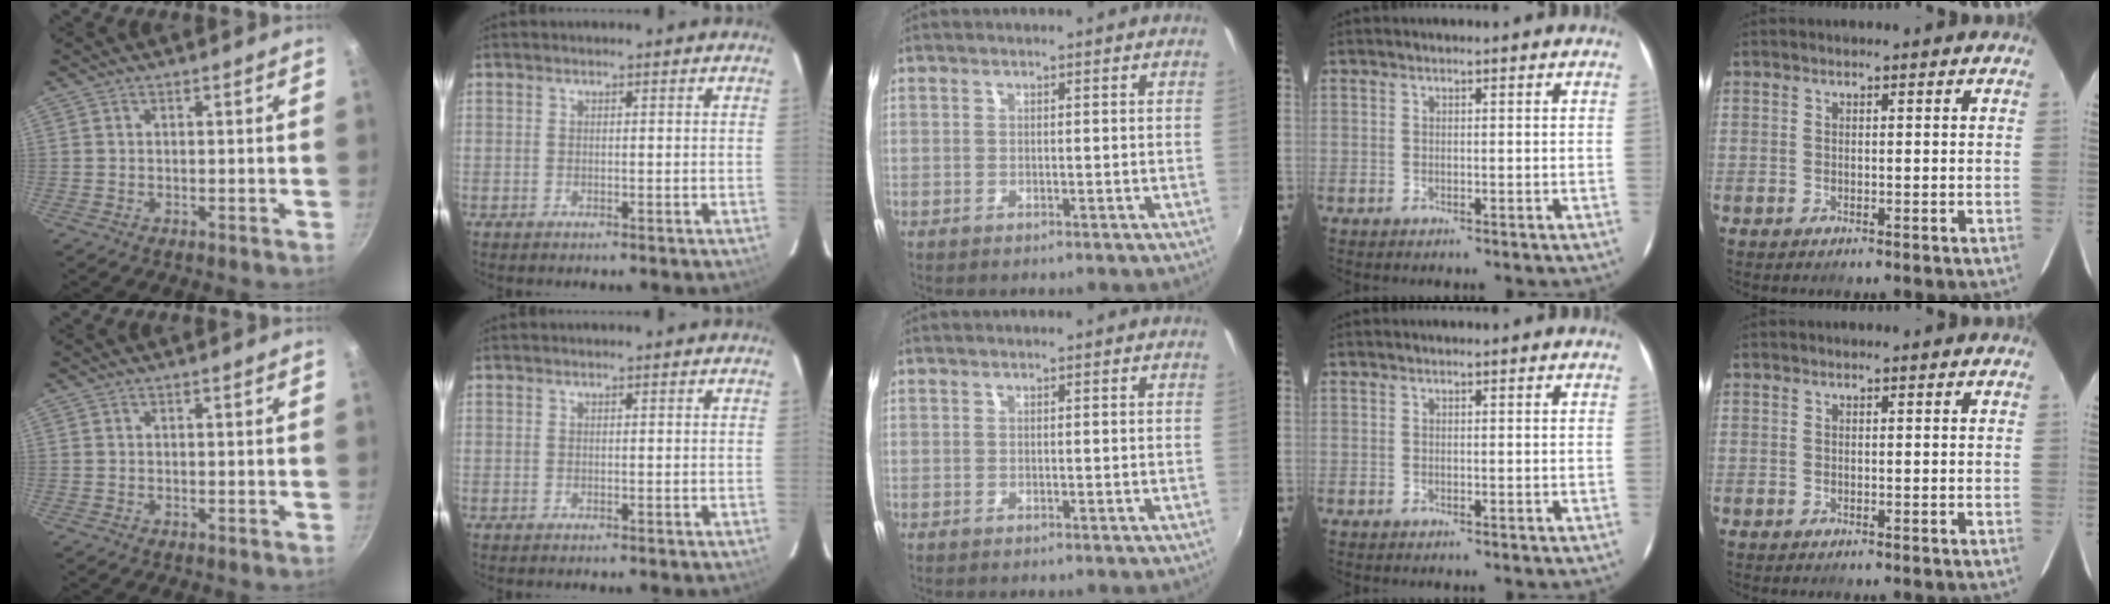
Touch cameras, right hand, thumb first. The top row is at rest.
{}